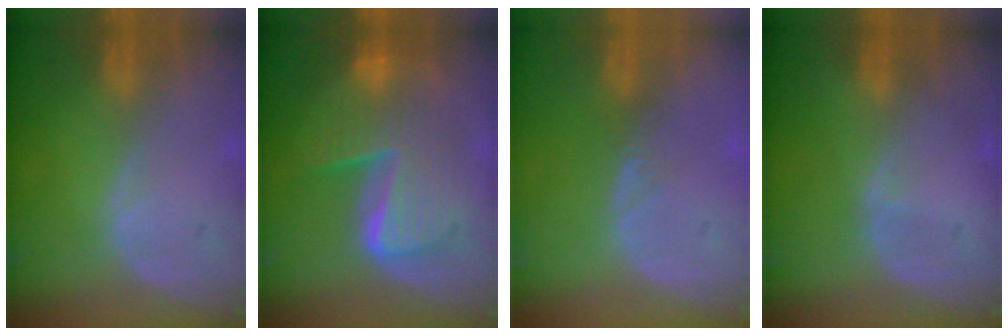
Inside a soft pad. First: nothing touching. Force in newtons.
{"total": 10.4, "press": 10.4, "slide": 0.9}
{"total": 0.9, "press": 0.8, "slide": 0.4}
{"total": 0.5, "press": 0.5, "slide": 0.2}